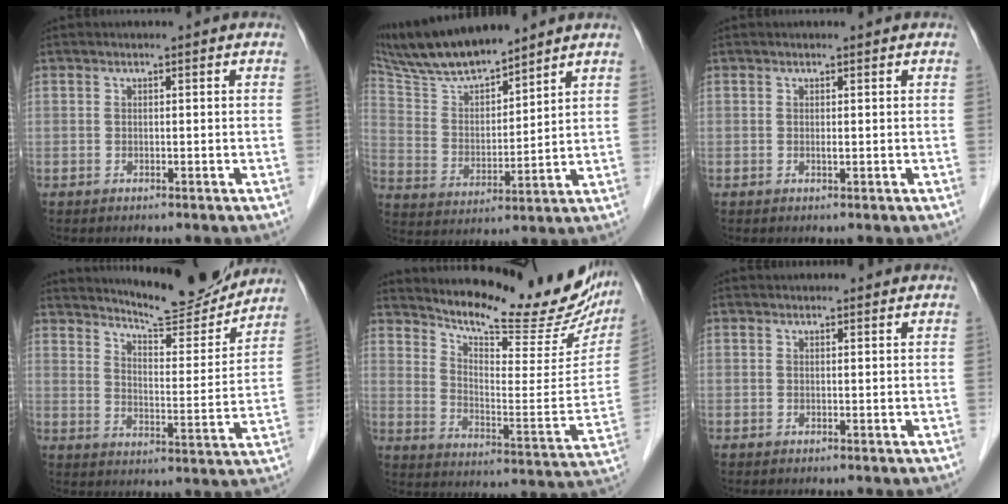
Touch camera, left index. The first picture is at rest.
{"total": 13.2, "force": [12.0, 1.7, 5.4], "torque": [-0.113, 0.011, 0.230]}
{"total": 0.5, "force": [0.2, 0.1, 0.5], "torque": [-0.013, -0.001, 0.002]}
{"total": 15.0, "force": [14.3, 1.4, 4.4], "torque": [-0.068, -0.027, 0.197]}
{"total": 21.8, "force": [19.3, 4.4, 9.1], "torque": [-0.139, -0.055, 0.256]}
{"total": 2.6, "force": [2.4, 0.7, 0.5], "torque": [-0.007, 0.024, 0.030]}